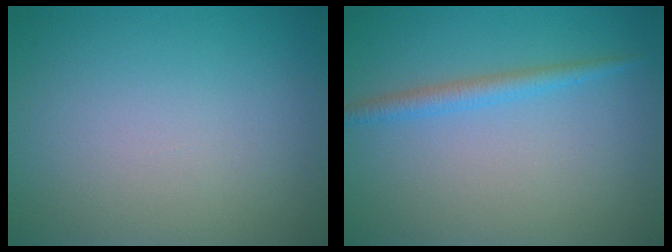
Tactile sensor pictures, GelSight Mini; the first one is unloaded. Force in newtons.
{"total": 1.9, "press": 1.9, "slide": 0.1}